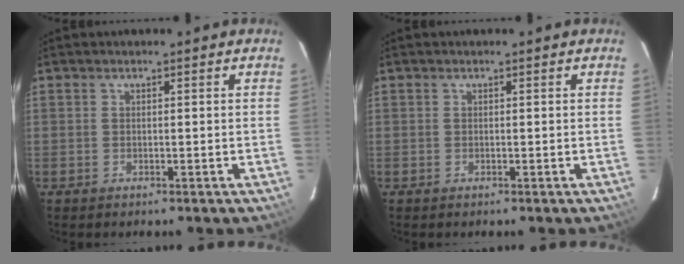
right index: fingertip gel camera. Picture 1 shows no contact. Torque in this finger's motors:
{"motor_torque": [0.00, 0.00, 0.00, 0.00]}